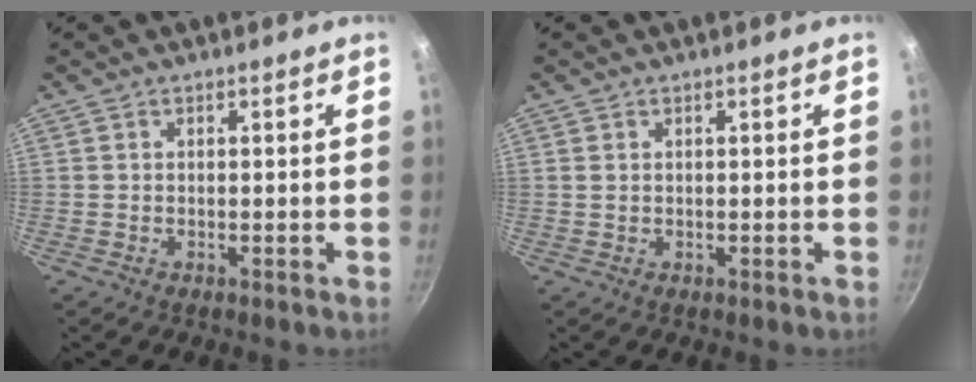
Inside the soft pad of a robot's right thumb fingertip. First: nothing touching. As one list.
[{"total": 0.6, "force": [0.3, 0.5, 0.3], "torque": [-0.005, 0.000, 0.006]}]